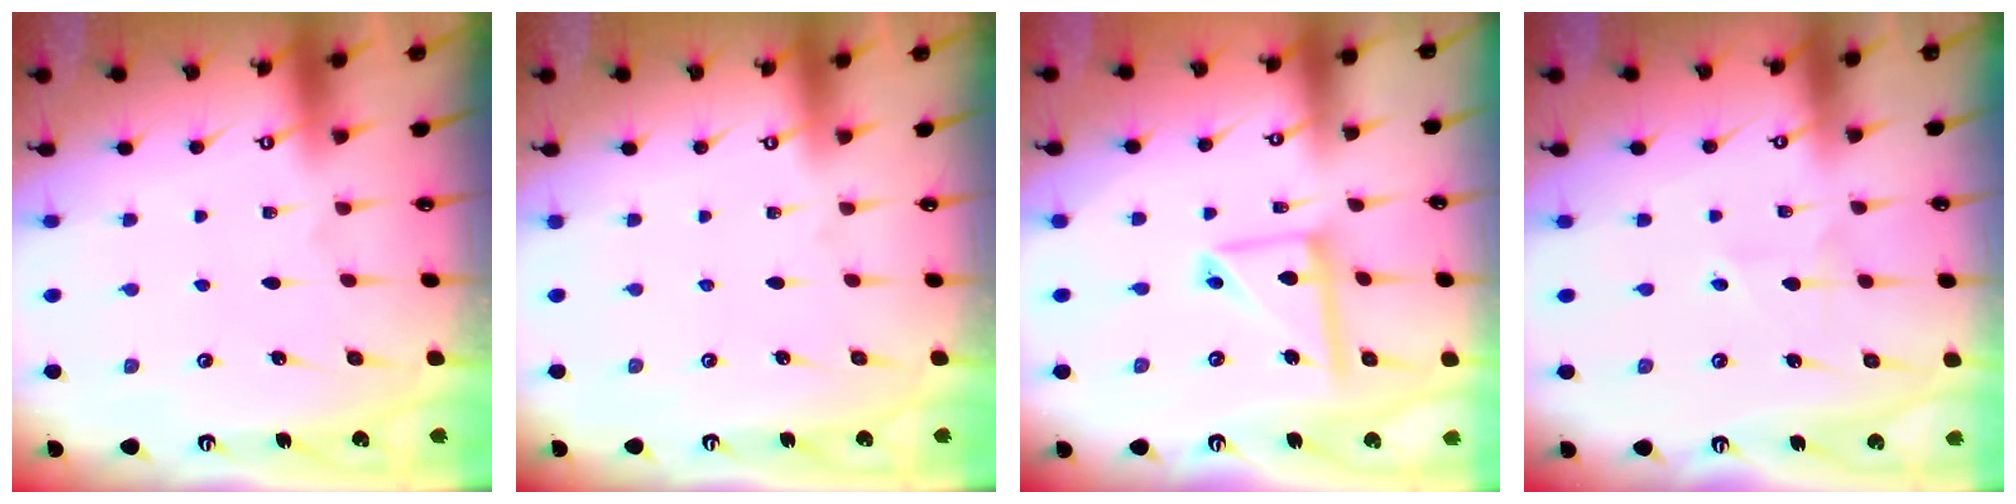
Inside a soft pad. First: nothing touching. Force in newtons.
{"total": 0.0}
{"total": 11.6, "press": 11.5, "slide": 1.2}
{"total": 2.3, "press": 2.3, "slide": 0.4}